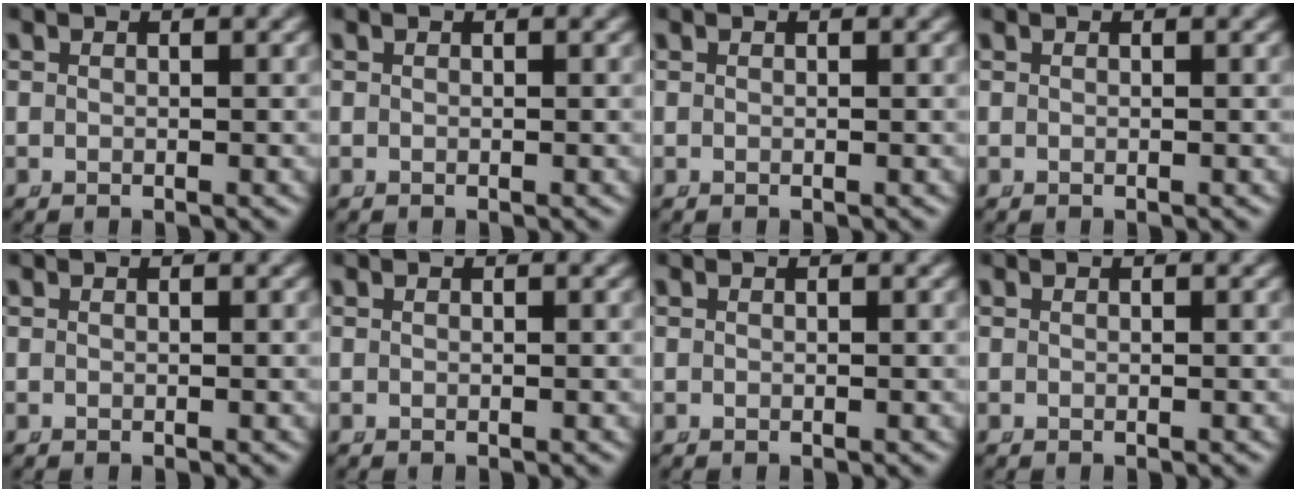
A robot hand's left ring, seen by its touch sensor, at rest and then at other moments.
{"total": 0.0}
{"total": 0.0}
{"total": 0.0}
{"total": 0.0}
{"total": 0.0}
{"total": 0.0}
{"total": 0.0}